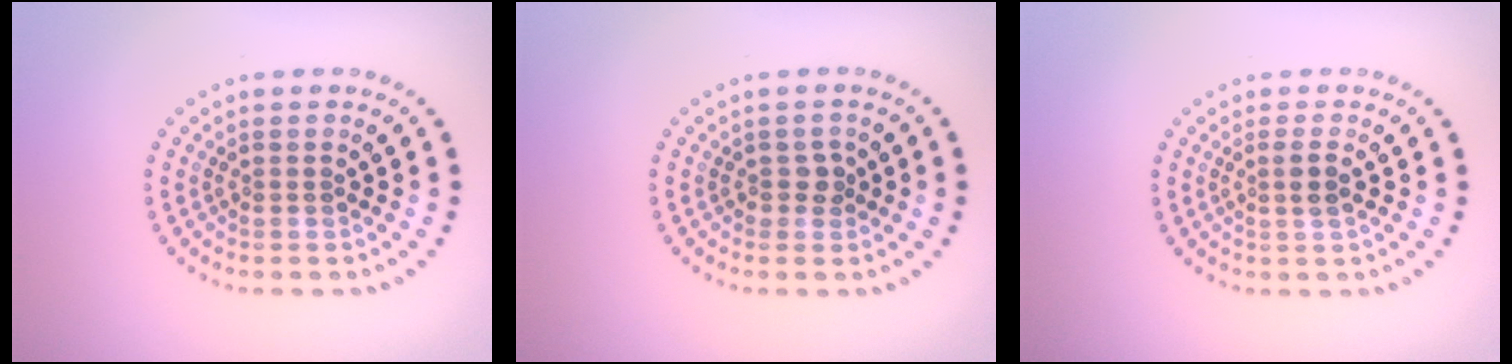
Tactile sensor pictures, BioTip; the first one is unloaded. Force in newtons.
{"total": 1.0, "press": 0.9, "slide": 0.5}
{"total": 1.4, "press": 1.2, "slide": 0.7}